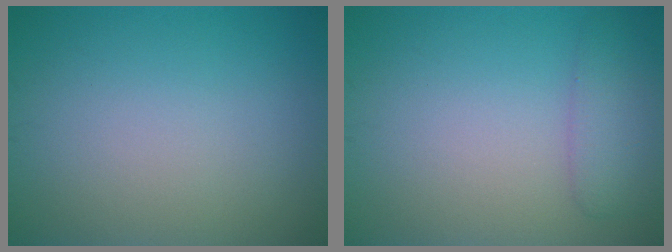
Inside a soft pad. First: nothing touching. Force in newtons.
{"total": 2.3, "press": 2.3, "slide": 0.1}